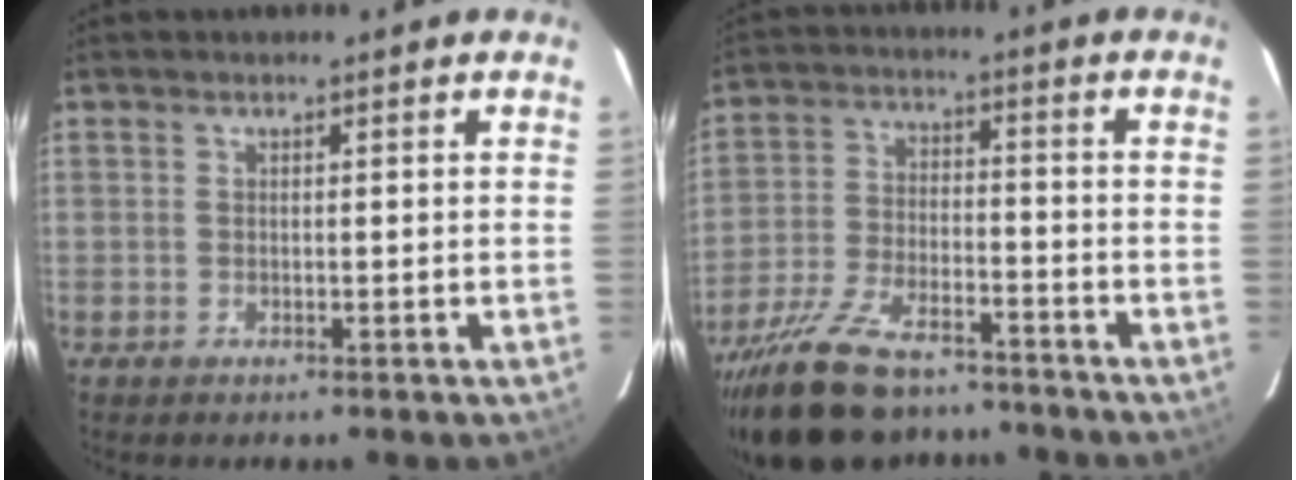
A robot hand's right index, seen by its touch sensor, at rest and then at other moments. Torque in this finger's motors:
{"motor_torque": [1.06, -1.08, 0.84, 0.20]}